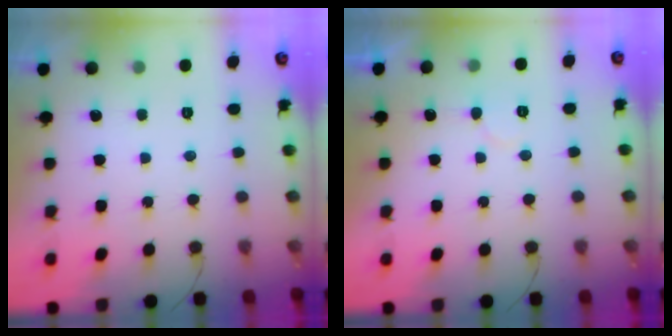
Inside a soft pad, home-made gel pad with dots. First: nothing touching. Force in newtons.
{"total": 4.7, "press": 4.7, "slide": 0.5}